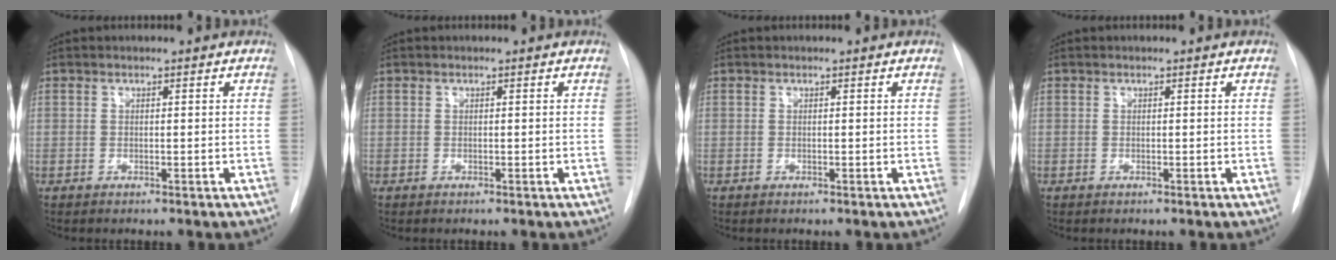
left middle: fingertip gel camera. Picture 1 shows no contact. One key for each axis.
{"total": 0.0}
{"total": 0.0}
{"total": 0.0}